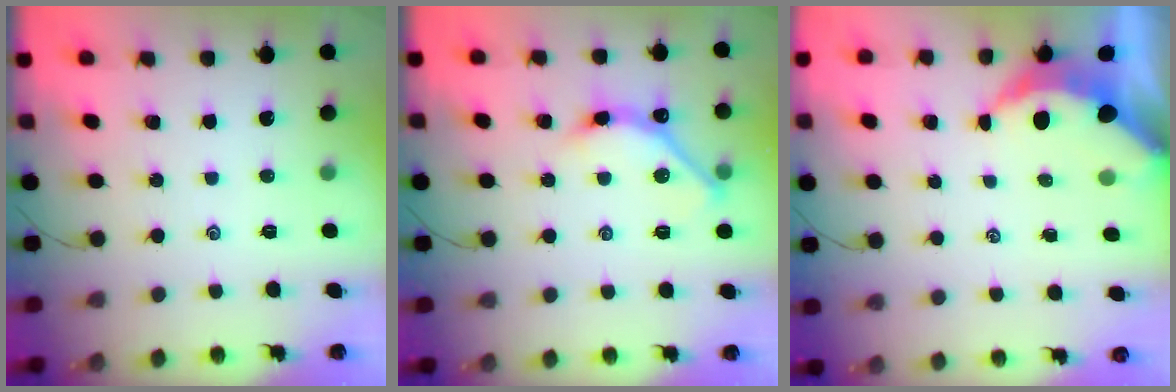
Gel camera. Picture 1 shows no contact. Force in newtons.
{"total": 7.4, "press": 7.4, "slide": 0.7}
{"total": 5.2, "press": 5.1, "slide": 0.7}